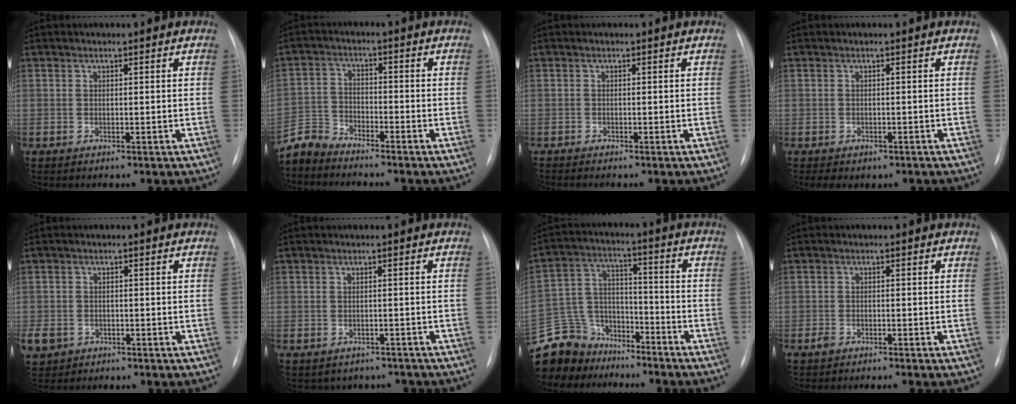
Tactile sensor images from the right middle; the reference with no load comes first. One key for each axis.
{"total": 5.0, "fx": -4.9, "fy": 0.6, "fz": -0.4, "tx": 0.003, "ty": -0.007, "tz": -0.097}
{"total": 1.2, "fx": -1.0, "fy": 0.0, "fz": 0.6, "tx": -0.011, "ty": -0.004, "tz": -0.013}
{"total": 3.5, "fx": -2.5, "fy": 1.9, "fz": 1.5, "tx": -0.021, "ty": 0.000, "tz": -0.022}
{"total": 6.3, "fx": -3.3, "fy": 5.0, "fz": 1.8, "tx": -0.058, "ty": -0.002, "tz": -0.050}
{"total": 3.6, "fx": -3.2, "fy": 1.8, "fz": 0.0, "tx": -0.001, "ty": 0.009, "tz": -0.036}
{"total": 15.1, "fx": -12.7, "fy": 8.0, "fz": 1.7, "tx": -0.055, "ty": 0.051, "tz": -0.223}
{"total": 2.2, "fx": -1.8, "fy": 0.5, "fz": 1.1, "tx": -0.022, "ty": -0.004, "tz": -0.028}